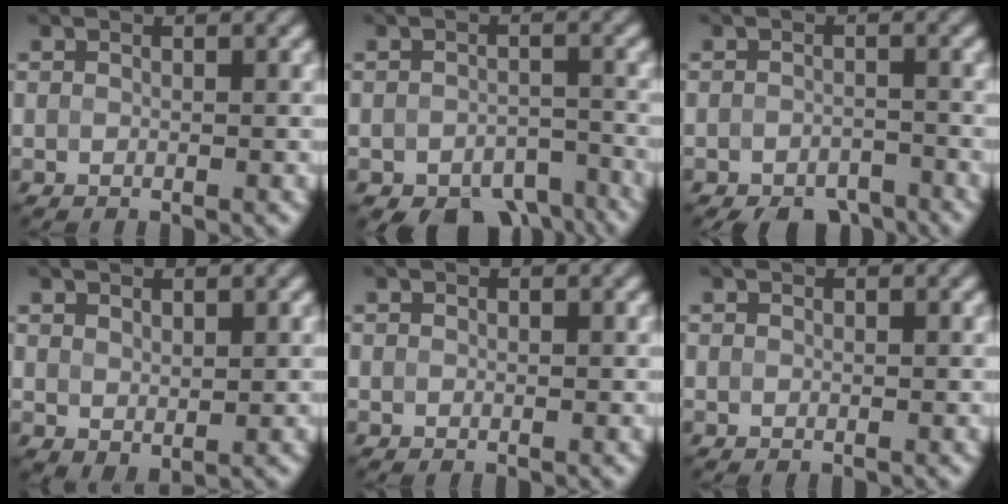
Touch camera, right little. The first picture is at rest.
{"total": 7.5, "force": [-6.1, 4.0, 1.7], "torque": [-0.026, -0.020, -0.095]}
{"total": 4.9, "force": [-4.1, 2.7, 0.7], "torque": [0.006, -0.016, -0.083]}
{"total": 1.0, "force": [0.5, 0.5, 0.8], "torque": [-0.037, -0.021, 0.022]}
{"total": 0.0}
{"total": 0.0}